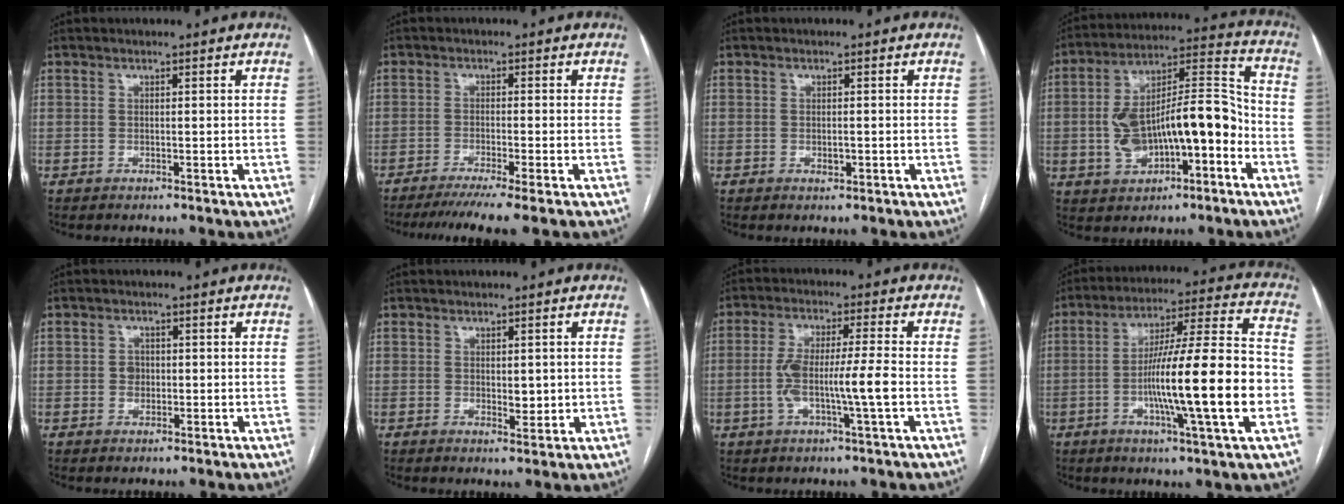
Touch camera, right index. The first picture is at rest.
{"total": 7.5, "force": [-5.7, -0.7, 4.8], "torque": [-0.068, -0.017, -0.088]}
{"total": 1.1, "force": [-0.2, 0.6, 0.9], "torque": [-0.016, -0.001, -0.002]}
{"total": 16.1, "force": [-3.7, 6.0, 14.5], "torque": [-0.255, 0.032, -0.055]}
{"total": 1.9, "force": [0.0, 1.7, 1.0], "torque": [-0.013, 0.003, 0.000]}
{"total": 2.7, "force": [0.2, 1.4, 2.3], "torque": [-0.032, -0.006, 0.007]}
{"total": 8.4, "force": [-1.7, 0.2, 8.3], "torque": [-0.164, 0.008, -0.031]}
{"total": 19.7, "force": [-4.1, 0.4, 19.2], "torque": [-0.310, 0.004, -0.068]}